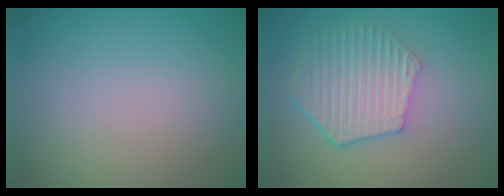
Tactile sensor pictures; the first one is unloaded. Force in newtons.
{"total": 5.8, "press": 4.4, "slide": 3.7}